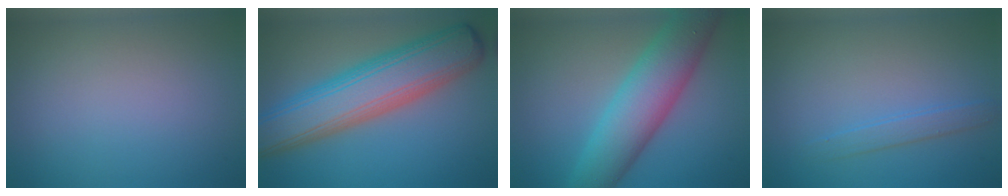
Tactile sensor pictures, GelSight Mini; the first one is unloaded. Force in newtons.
{"total": 10.0, "press": 10.0, "slide": 0.6}
{"total": 8.1, "press": 8.1, "slide": 0.2}
{"total": 1.6, "press": 1.6, "slide": 0.1}